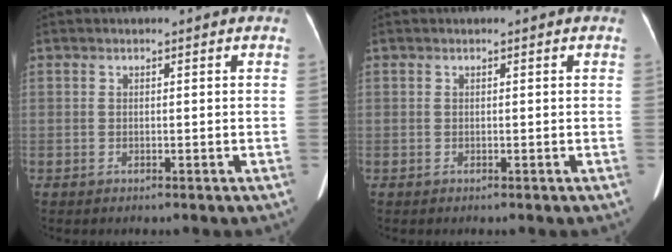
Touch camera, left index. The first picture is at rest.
{"total": 0.0}